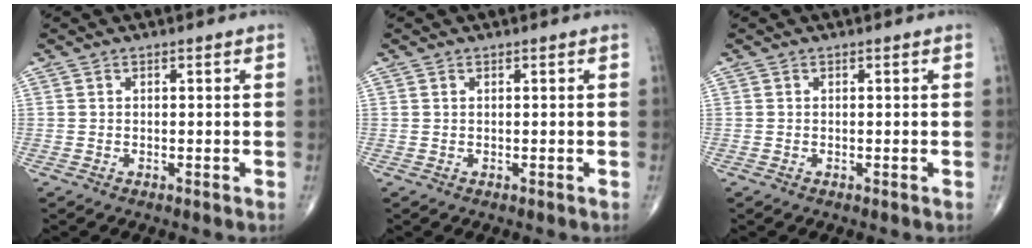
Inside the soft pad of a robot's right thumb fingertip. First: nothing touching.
{"total": 0.0}
{"total": 0.0}